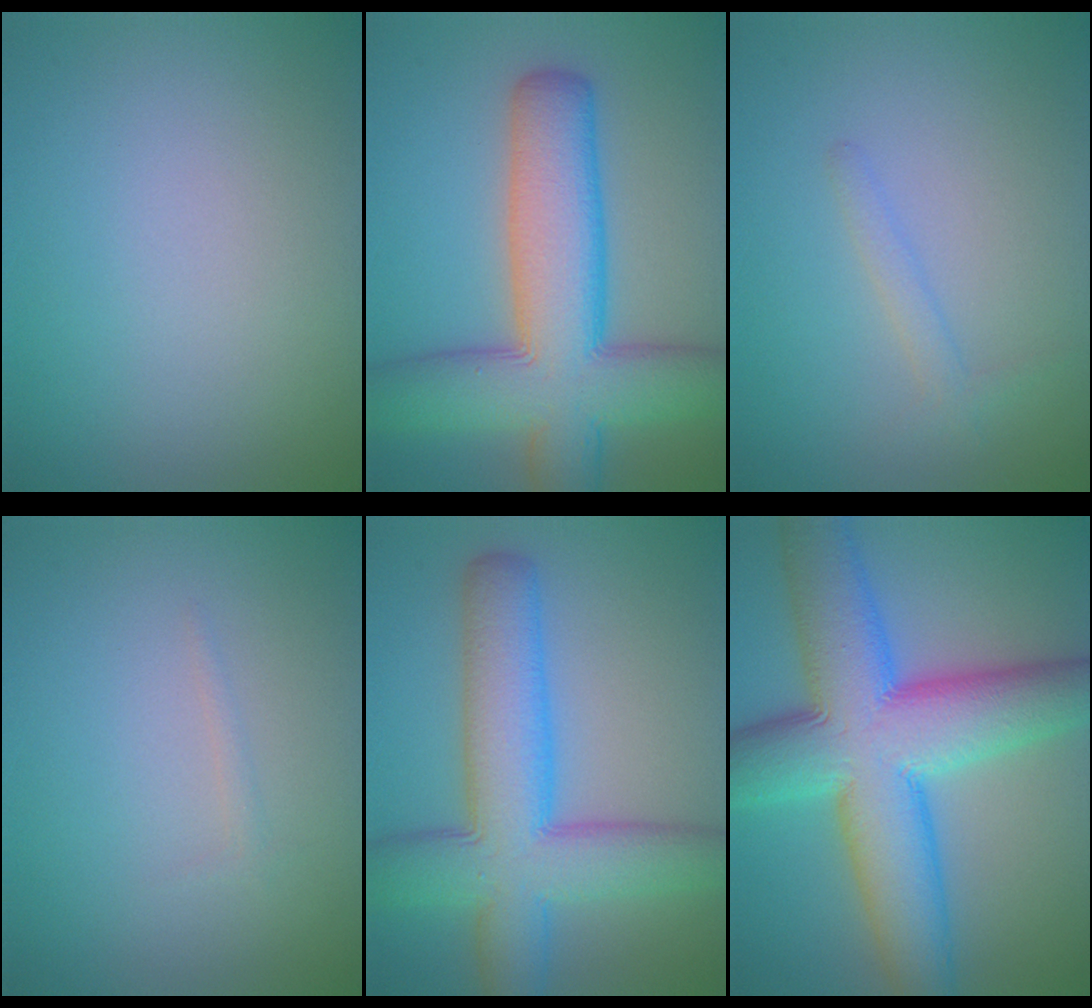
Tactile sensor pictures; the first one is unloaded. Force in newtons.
{"total": 11.4, "press": 11.4, "slide": 0.6}
{"total": 1.3, "press": 1.3, "slide": 0.0}
{"total": 0.6, "press": 0.6, "slide": 0.0}
{"total": 9.7, "press": 9.7, "slide": 0.2}
{"total": 13.4, "press": 13.4, "slide": 0.1}